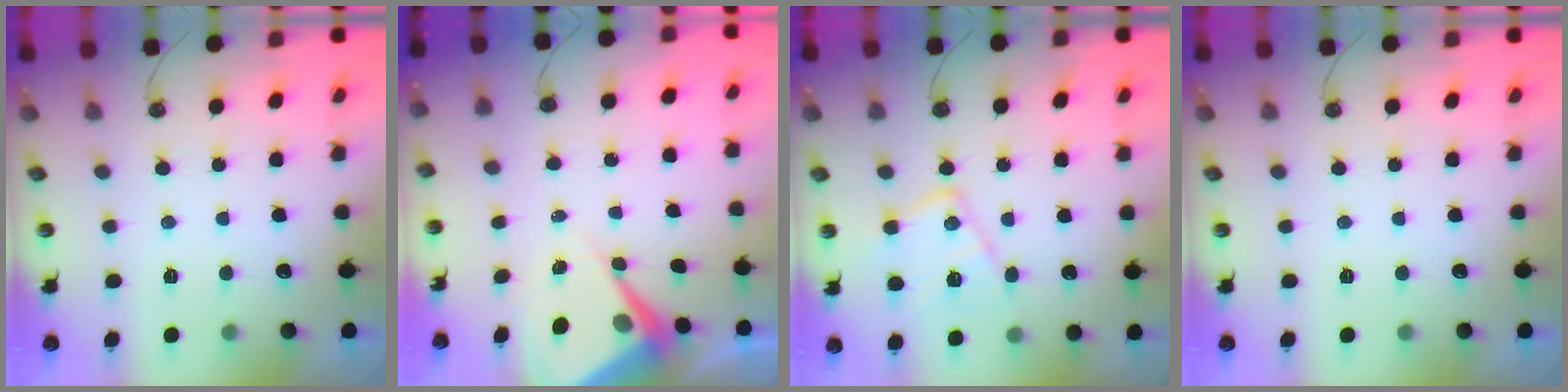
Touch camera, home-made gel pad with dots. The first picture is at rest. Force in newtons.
{"total": 7.1, "press": 7.0, "slide": 0.7}
{"total": 13.9, "press": 13.8, "slide": 1.1}
{"total": 0.0}